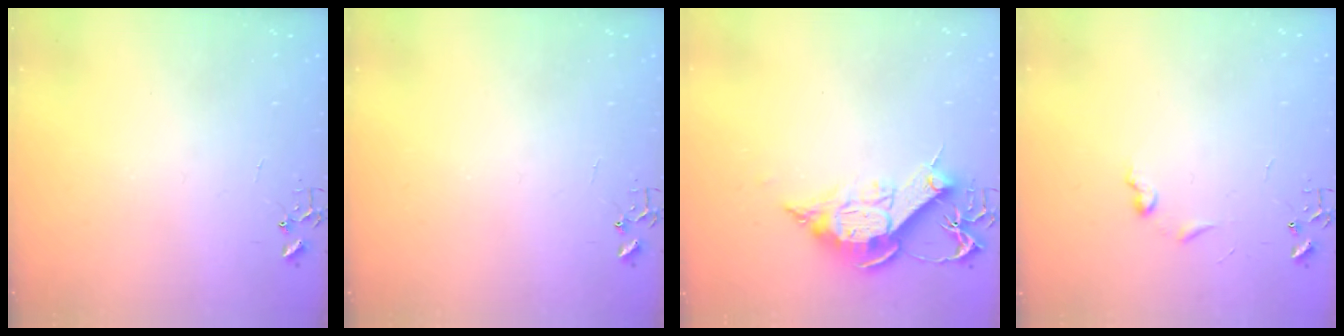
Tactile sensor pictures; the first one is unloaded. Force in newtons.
{"total": 0.0}
{"total": 12.1, "press": 12.1, "slide": 0.6}
{"total": 6.1, "press": 6.1, "slide": 0.7}